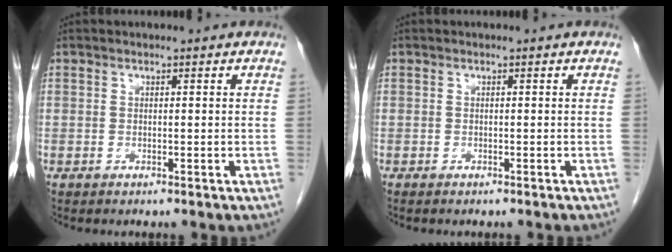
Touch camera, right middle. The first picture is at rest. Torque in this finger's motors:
{"motor_torque": [0.51, -0.67, 0.07, 0.03]}